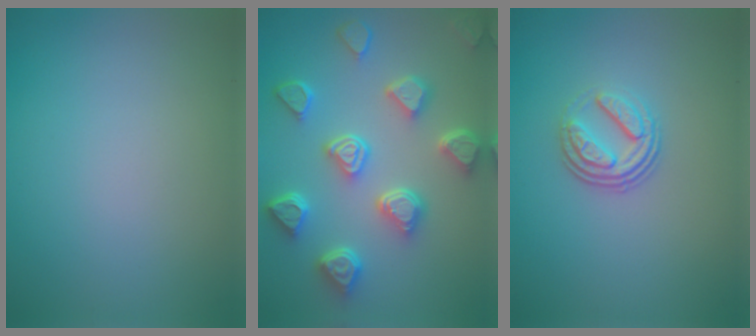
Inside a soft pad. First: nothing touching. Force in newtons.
{"total": 6.9, "press": 5.6, "slide": 4.0}
{"total": 3.5, "press": 2.5, "slide": 2.5}